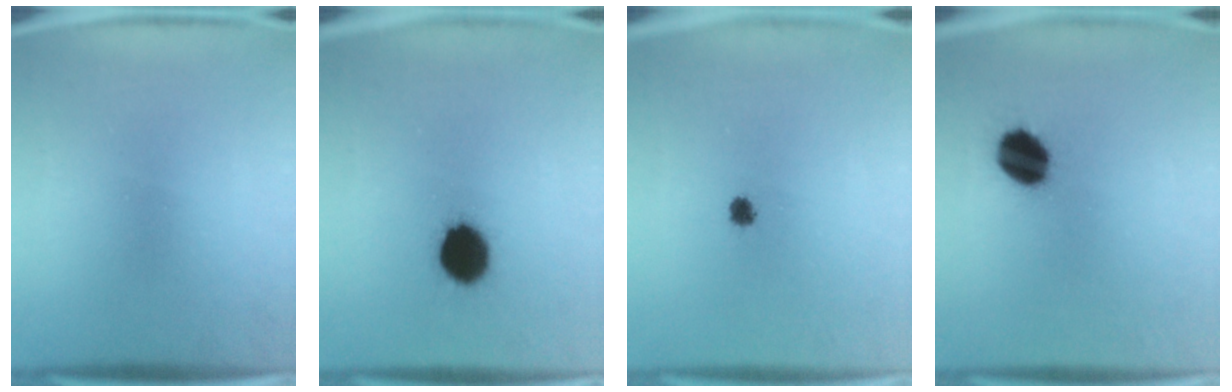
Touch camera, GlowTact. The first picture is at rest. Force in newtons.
{"total": 10.8}
{"total": 2.1}
{"total": 10.2}